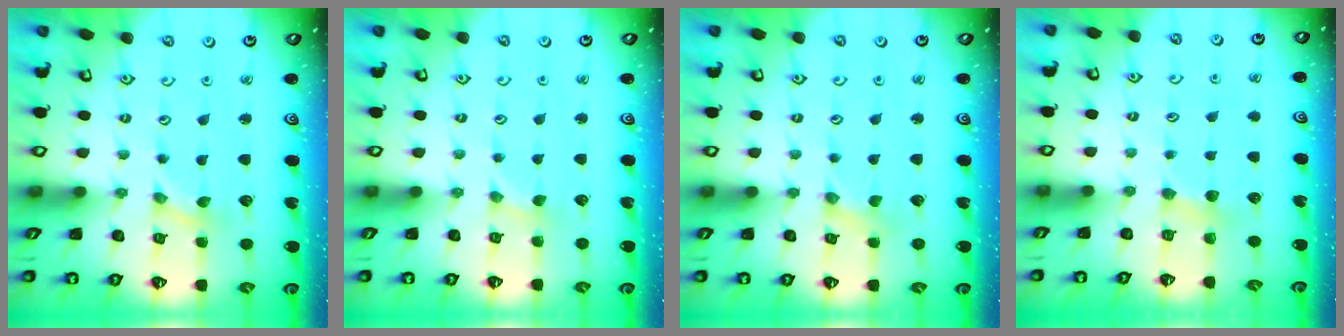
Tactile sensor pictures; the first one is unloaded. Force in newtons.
{"total": 0.6, "press": 0.5, "slide": 0.1}
{"total": 0.0}
{"total": 3.9, "press": 3.9, "slide": 0.6}